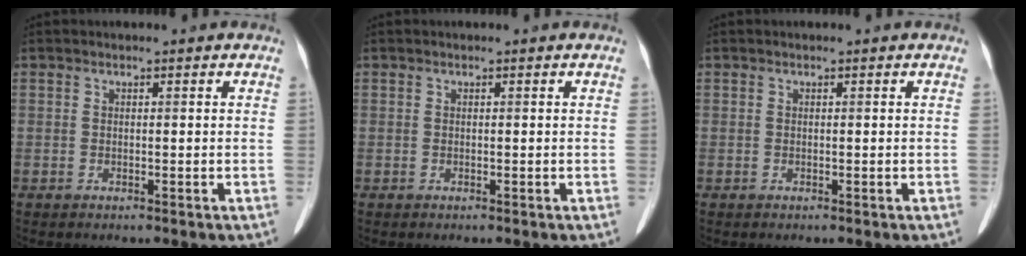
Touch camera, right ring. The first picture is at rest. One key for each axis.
{"total": 0.0}
{"total": 0.0}